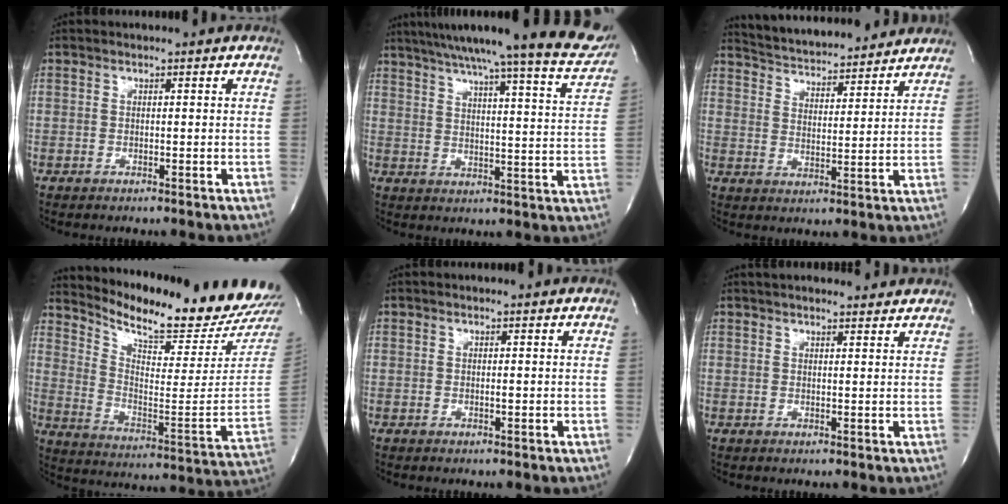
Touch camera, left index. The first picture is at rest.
{"total": 21.7, "force": [18.8, 0.6, 10.8], "torque": [-0.155, -0.044, 0.234]}
{"total": 15.1, "force": [14.2, 2.3, 4.5], "torque": [-0.073, 0.013, 0.208]}
{"total": 19.6, "force": [18.5, 1.1, 6.4], "torque": [-0.125, -0.100, 0.255]}
{"total": 0.6, "force": [-0.5, 0.0, 0.3], "torque": [-0.007, -0.005, -0.009]}
{"total": 9.3, "force": [8.4, 1.9, 3.5], "torque": [-0.046, 0.020, 0.102]}